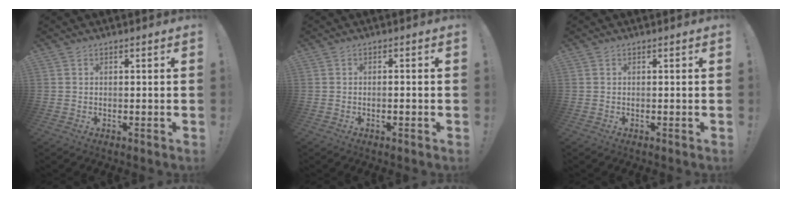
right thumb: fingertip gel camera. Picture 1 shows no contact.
{"total": 1.2, "force": [-0.8, 0.0, 0.9], "torque": [-0.020, 0.003, -0.013]}
{"total": 0.0}